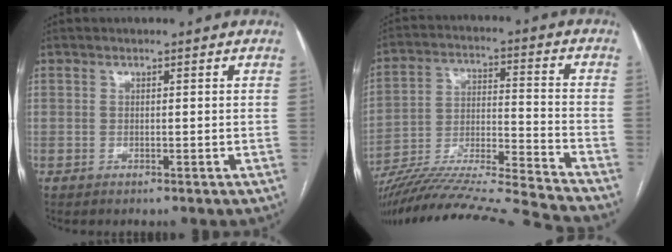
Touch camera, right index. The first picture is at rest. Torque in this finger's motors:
{"motor_torque": [-0.43, -1.70, 0.13, 0.07]}